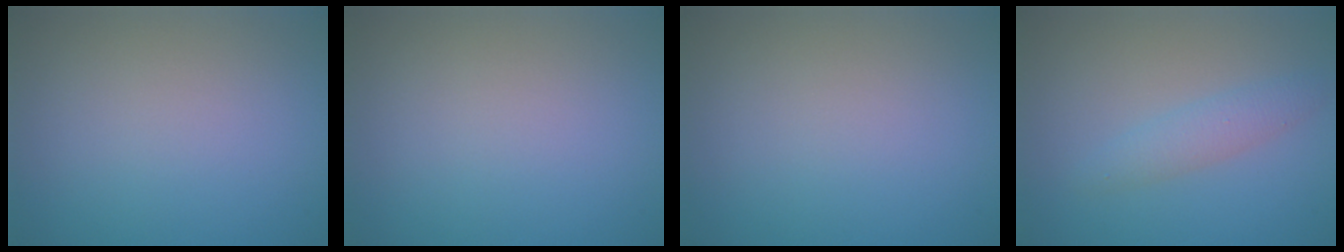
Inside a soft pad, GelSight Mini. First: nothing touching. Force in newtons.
{"total": 0.0}
{"total": 0.0}
{"total": 2.1, "press": 2.1, "slide": 0.0}